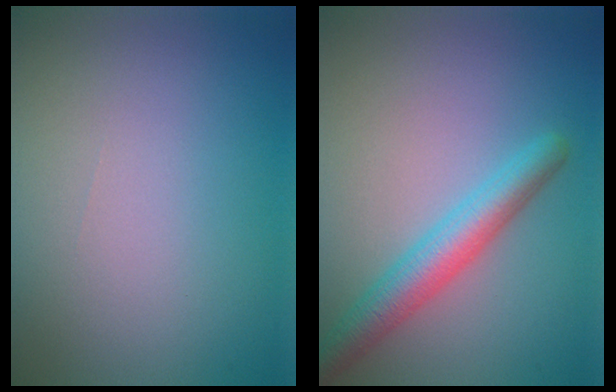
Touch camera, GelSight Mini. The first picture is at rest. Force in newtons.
{"total": 4.0, "press": 4.0, "slide": 0.2}